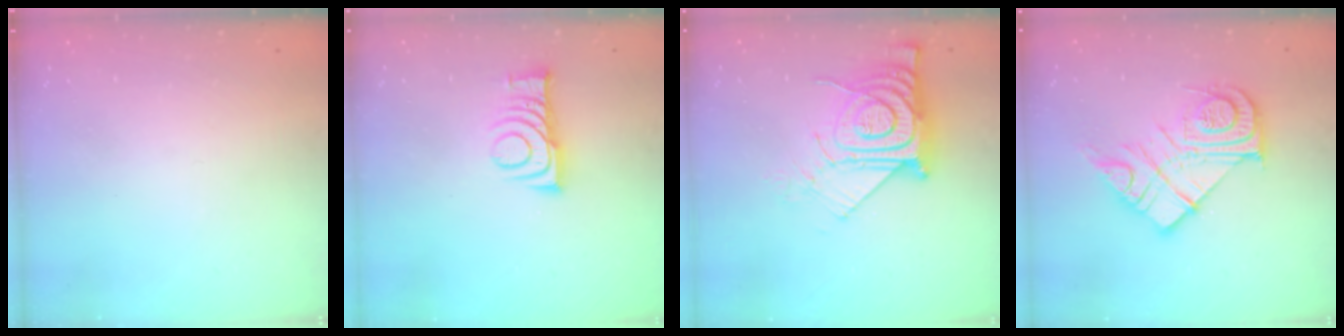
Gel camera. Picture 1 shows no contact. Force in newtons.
{"total": 9.1, "press": 9.1, "slide": 0.1}
{"total": 14.9, "press": 14.9, "slide": 1.4}
{"total": 16.4, "press": 16.3, "slide": 1.1}